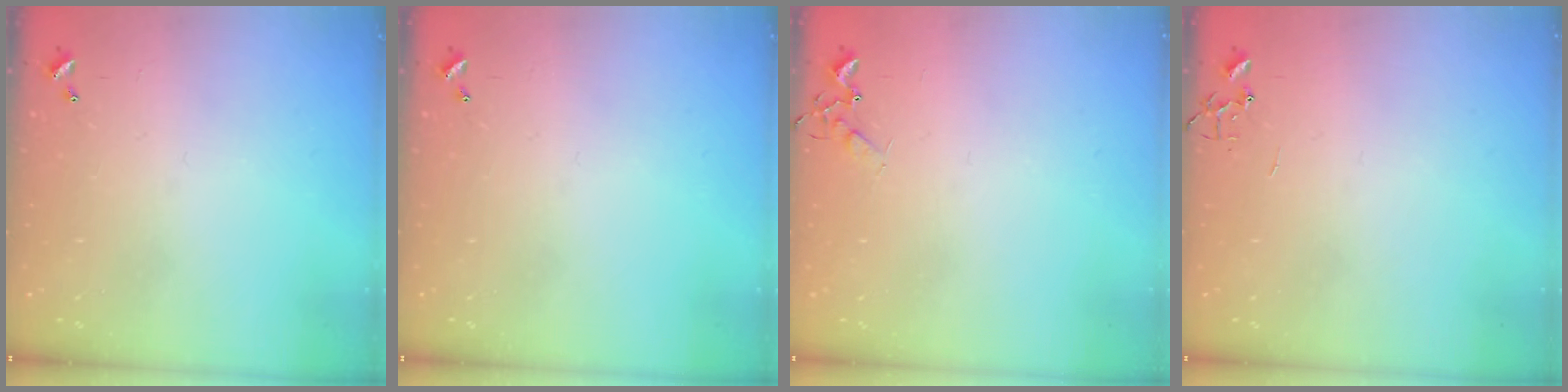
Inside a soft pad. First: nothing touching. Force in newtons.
{"total": 0.0}
{"total": 6.1, "press": 6.0, "slide": 0.8}
{"total": 0.0}